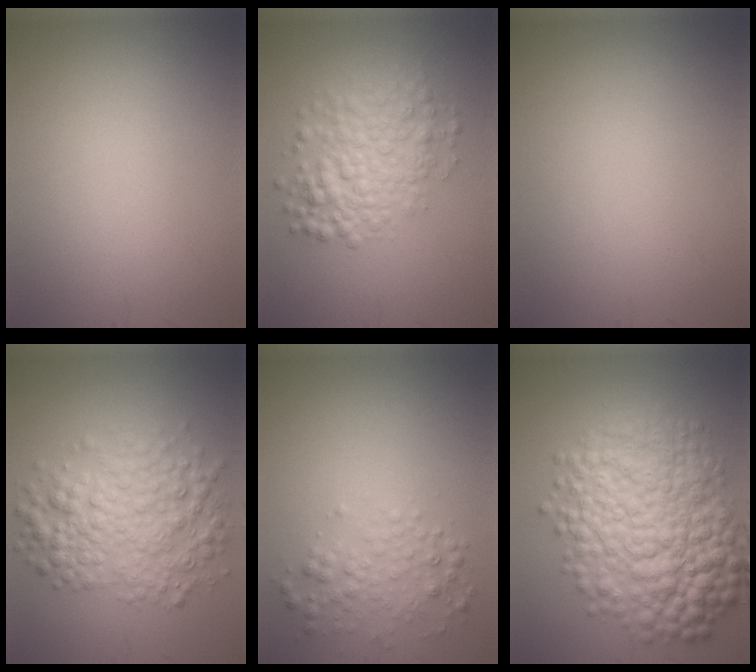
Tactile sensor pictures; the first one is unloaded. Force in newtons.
{"total": 5.1, "press": 5.1, "slide": 0.2}
{"total": 0.0}
{"total": 6.2, "press": 6.2, "slide": 0.0}
{"total": 2.4, "press": 2.4, "slide": 0.1}
{"total": 11.5, "press": 11.5, "slide": 0.1}